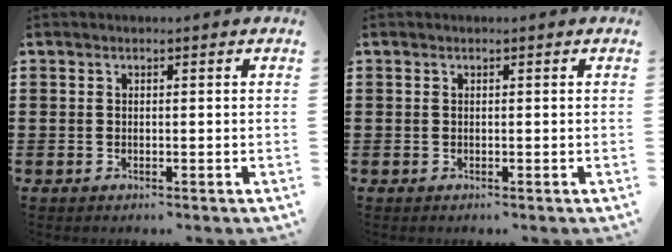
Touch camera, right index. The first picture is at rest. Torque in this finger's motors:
{"motor_torque": [1.15, 0.99, 0.00, 0.02]}